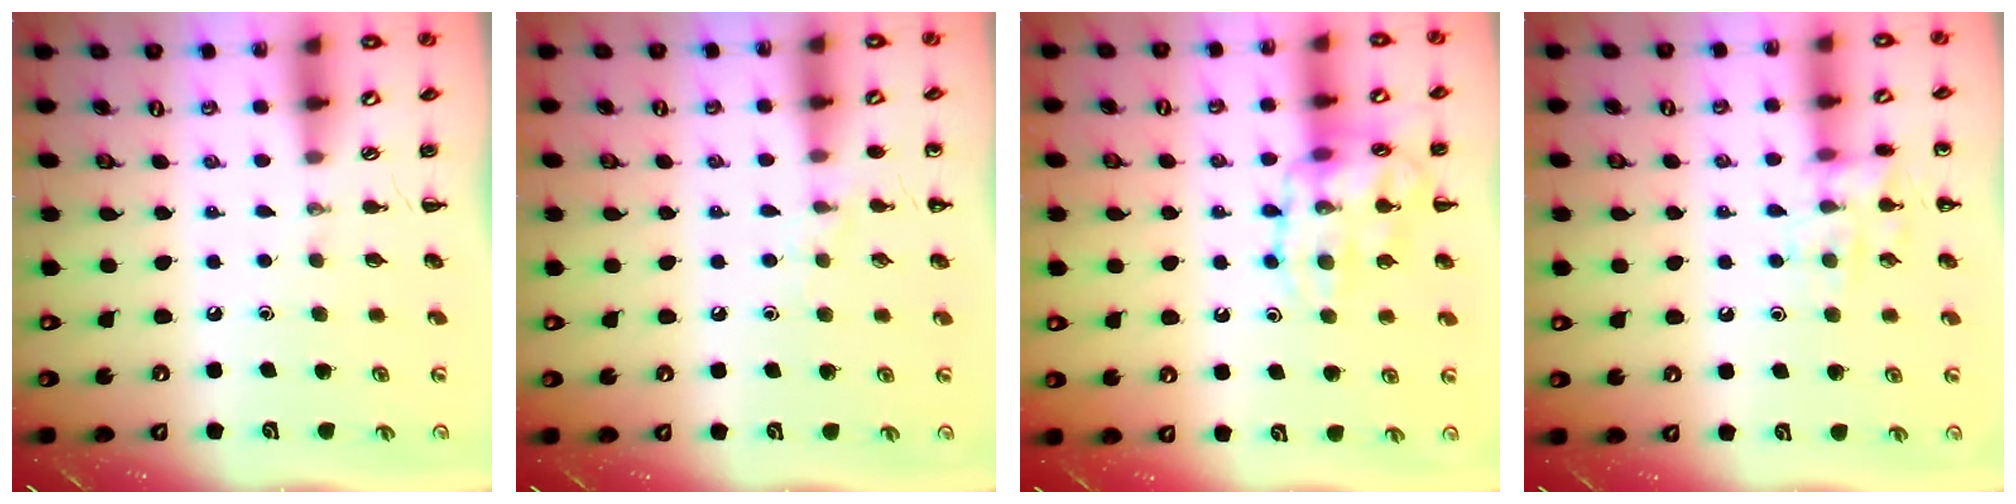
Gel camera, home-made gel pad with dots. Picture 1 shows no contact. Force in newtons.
{"total": 5.4, "press": 5.1, "slide": 1.9}
{"total": 15.8, "press": 15.7, "slide": 1.4}
{"total": 11.5, "press": 11.4, "slide": 0.6}